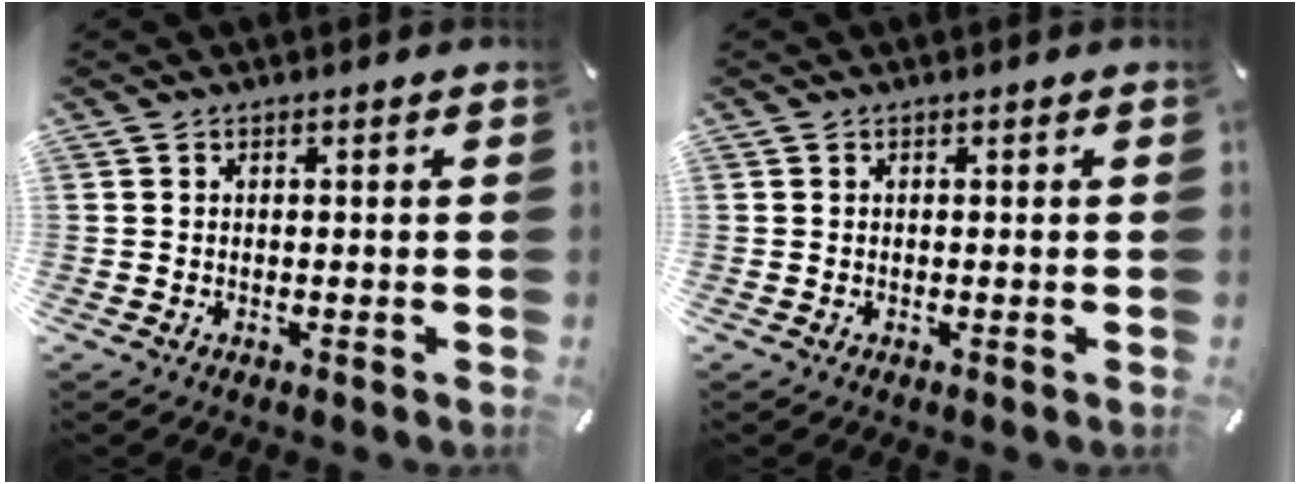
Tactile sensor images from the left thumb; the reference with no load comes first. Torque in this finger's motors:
{"motor_torque": [-0.11, -0.16, -0.03, 0.06, 0.02]}